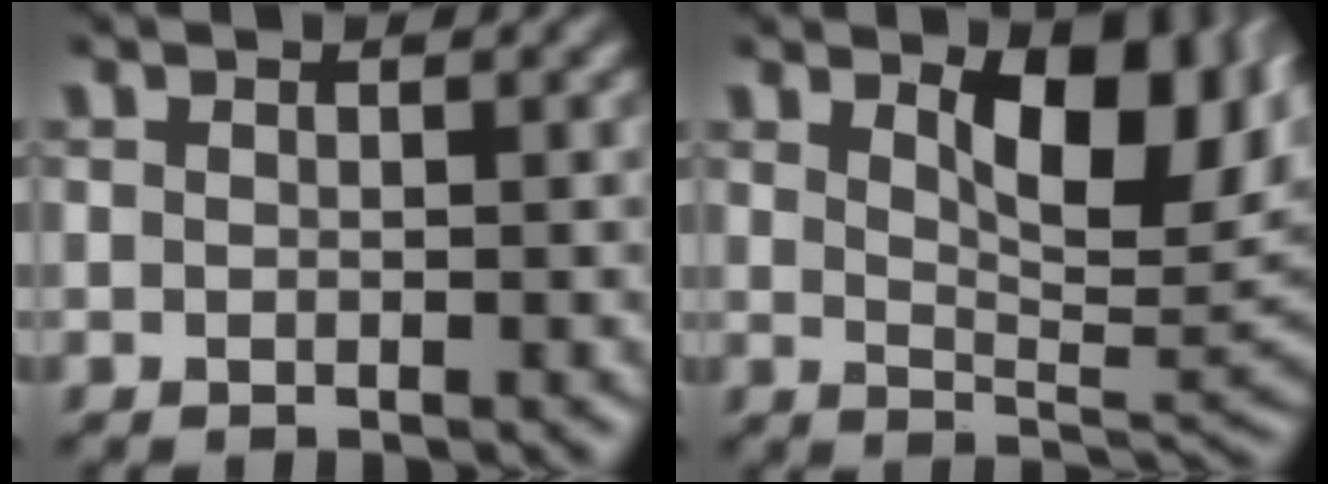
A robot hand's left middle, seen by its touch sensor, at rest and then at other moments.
{"total": 9.2, "force": [3.2, 3.8, 7.7], "torque": [-0.117, 0.000, 0.050]}